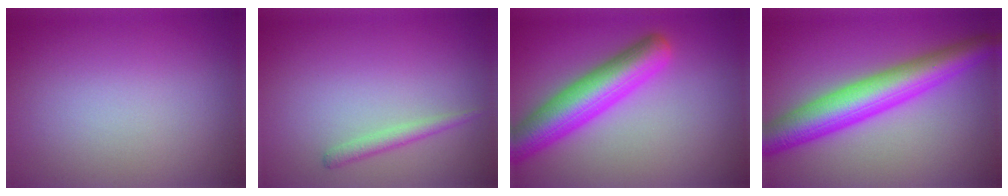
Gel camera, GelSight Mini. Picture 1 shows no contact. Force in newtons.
{"total": 1.4, "press": 1.3, "slide": 0.1}
{"total": 6.9, "press": 6.9, "slide": 0.2}
{"total": 7.5, "press": 7.5, "slide": 0.2}